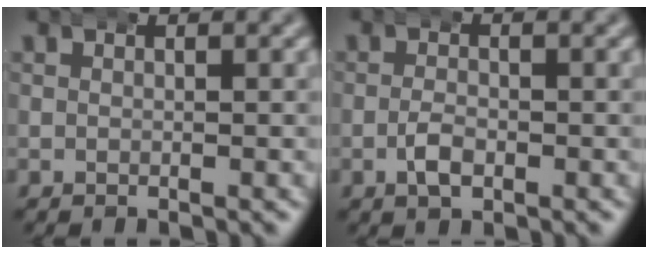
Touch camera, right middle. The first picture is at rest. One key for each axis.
{"total": 1.5, "fx": -0.7, "fy": 0.8, "fz": 1.1, "tx": -0.022, "ty": -0.005, "tz": -0.016}